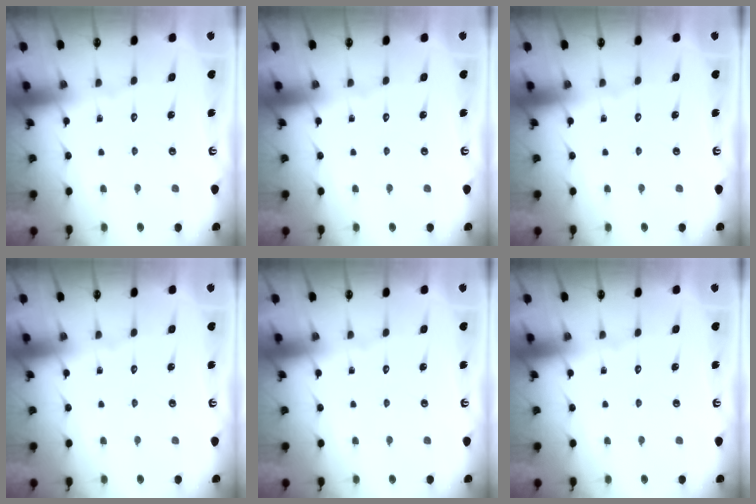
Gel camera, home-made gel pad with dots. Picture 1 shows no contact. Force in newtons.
{"total": 0.0}
{"total": 0.0}
{"total": 0.0}
{"total": 0.0}
{"total": 0.0}